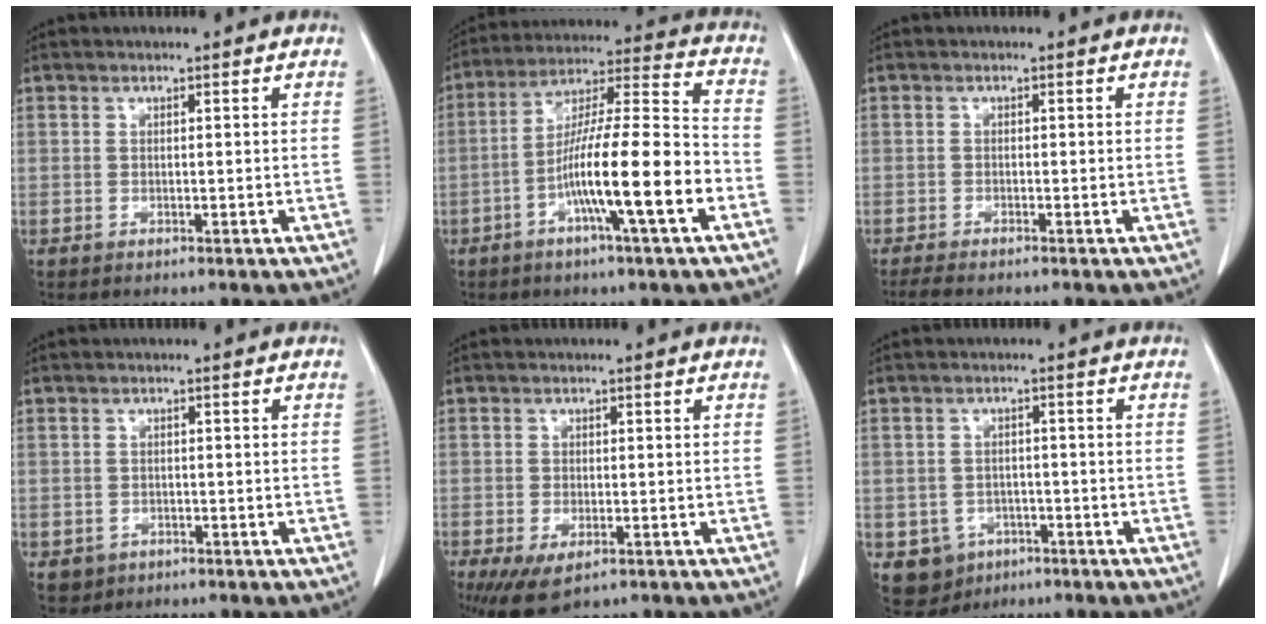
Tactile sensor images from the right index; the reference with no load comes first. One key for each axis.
{"total": 16.0, "fx": -5.6, "fy": 0.5, "fz": 15.0, "tx": -0.262, "ty": 0.004, "tz": -0.098}
{"total": 2.9, "fx": -2.5, "fy": 0.1, "fz": 1.5, "tx": -0.025, "ty": -0.007, "tz": -0.041}
{"total": 2.4, "fx": -1.0, "fy": 2.2, "fz": 0.2, "tx": -0.002, "ty": 0.006, "tz": -0.011}
{"total": 5.8, "fx": -3.2, "fy": 2.6, "fz": 4.1, "tx": -0.072, "ty": -0.014, "tz": -0.047}
{"total": 5.6, "fx": -2.6, "fy": 4.9, "fz": 1.0, "tx": -0.017, "ty": 0.007, "tz": -0.030}